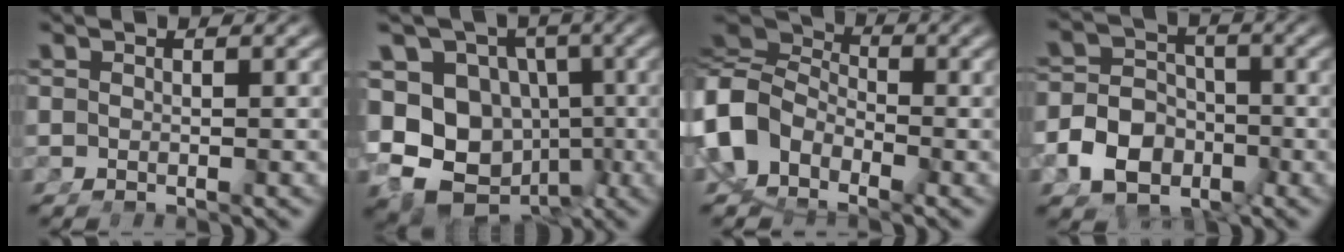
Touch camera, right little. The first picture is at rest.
{"total": 18.4, "force": [-3.8, 15.8, 8.5], "torque": [-0.198, -0.090, -0.047]}
{"total": 12.2, "force": [-1.9, 10.7, 5.6], "torque": [-0.146, -0.031, -0.038]}
{"total": 7.7, "force": [-3.3, 6.2, 3.2], "torque": [-0.059, -0.022, -0.055]}